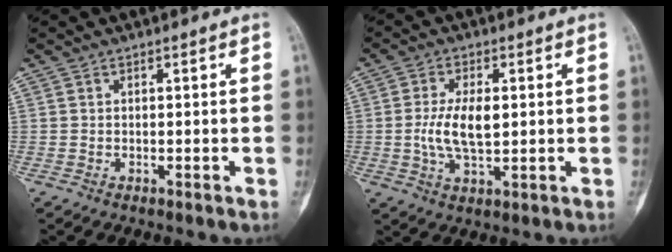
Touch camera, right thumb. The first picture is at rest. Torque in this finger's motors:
{"motor_torque": [0.92, 1.12, 0.69, -0.55, 0.27]}